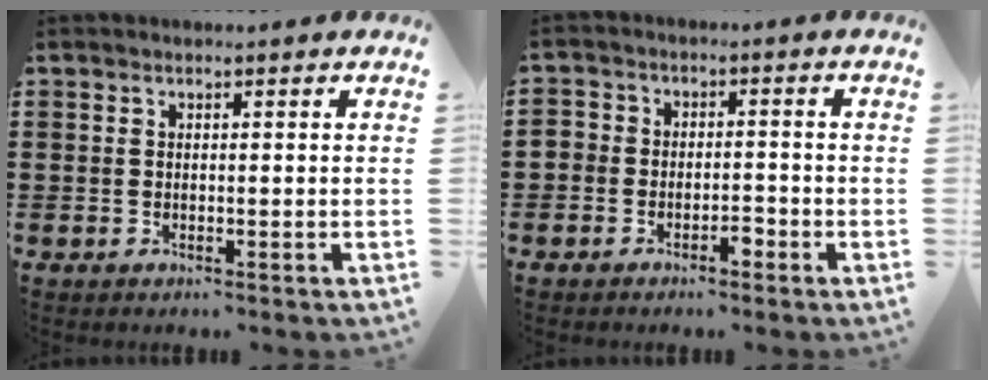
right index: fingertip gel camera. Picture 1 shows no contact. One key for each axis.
{"total": 2.8, "fx": -2.2, "fy": 1.5, "fz": 0.7, "tx": -0.019, "ty": 0.007, "tz": -0.047}